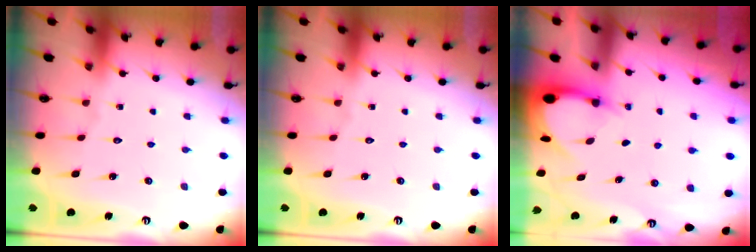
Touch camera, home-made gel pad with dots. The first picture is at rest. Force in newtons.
{"total": 0.0}
{"total": 3.3, "press": 3.3, "slide": 0.2}